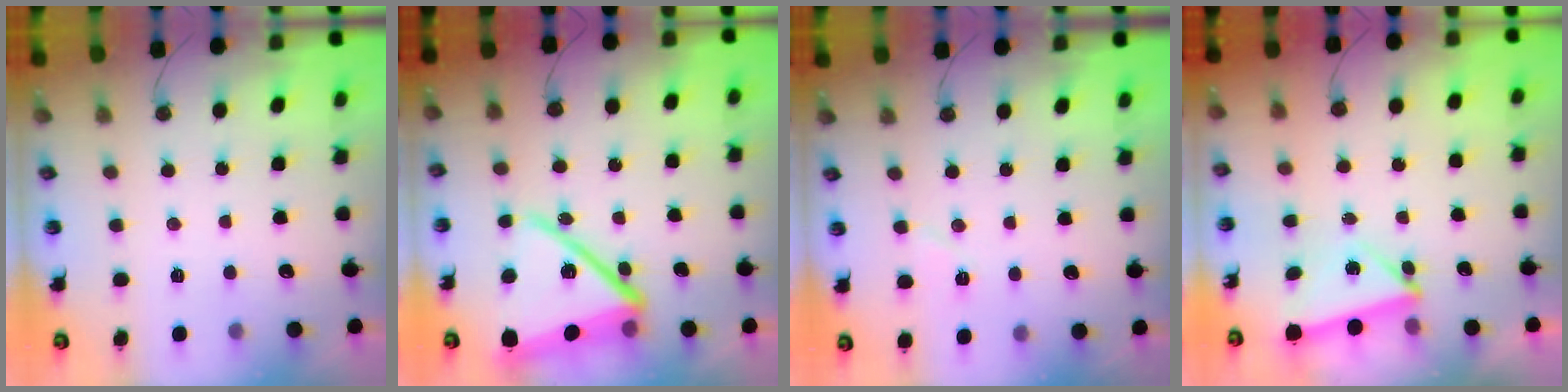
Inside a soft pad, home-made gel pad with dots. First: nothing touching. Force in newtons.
{"total": 21.8, "press": 21.7, "slide": 1.9}
{"total": 4.6, "press": 4.5, "slide": 0.9}
{"total": 5.4, "press": 5.4, "slide": 0.7}